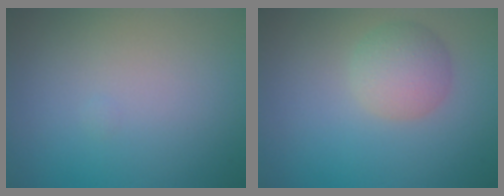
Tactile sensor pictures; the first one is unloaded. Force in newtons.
{"total": 3.0, "press": 3.0, "slide": 0.1}